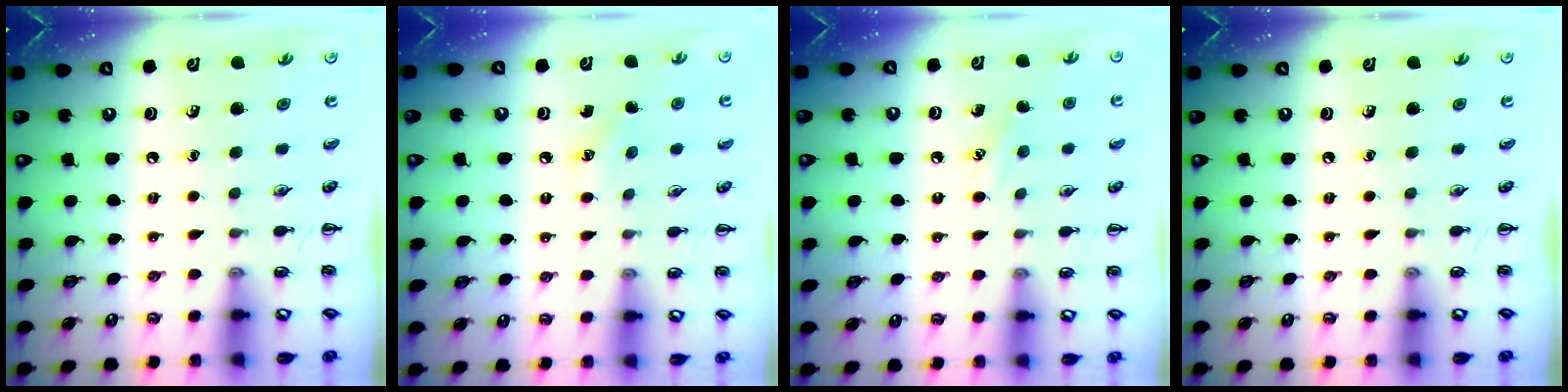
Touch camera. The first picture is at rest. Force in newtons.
{"total": 6.2, "press": 5.9, "slide": 1.8}
{"total": 6.9, "press": 6.7, "slide": 1.7}
{"total": 0.0}